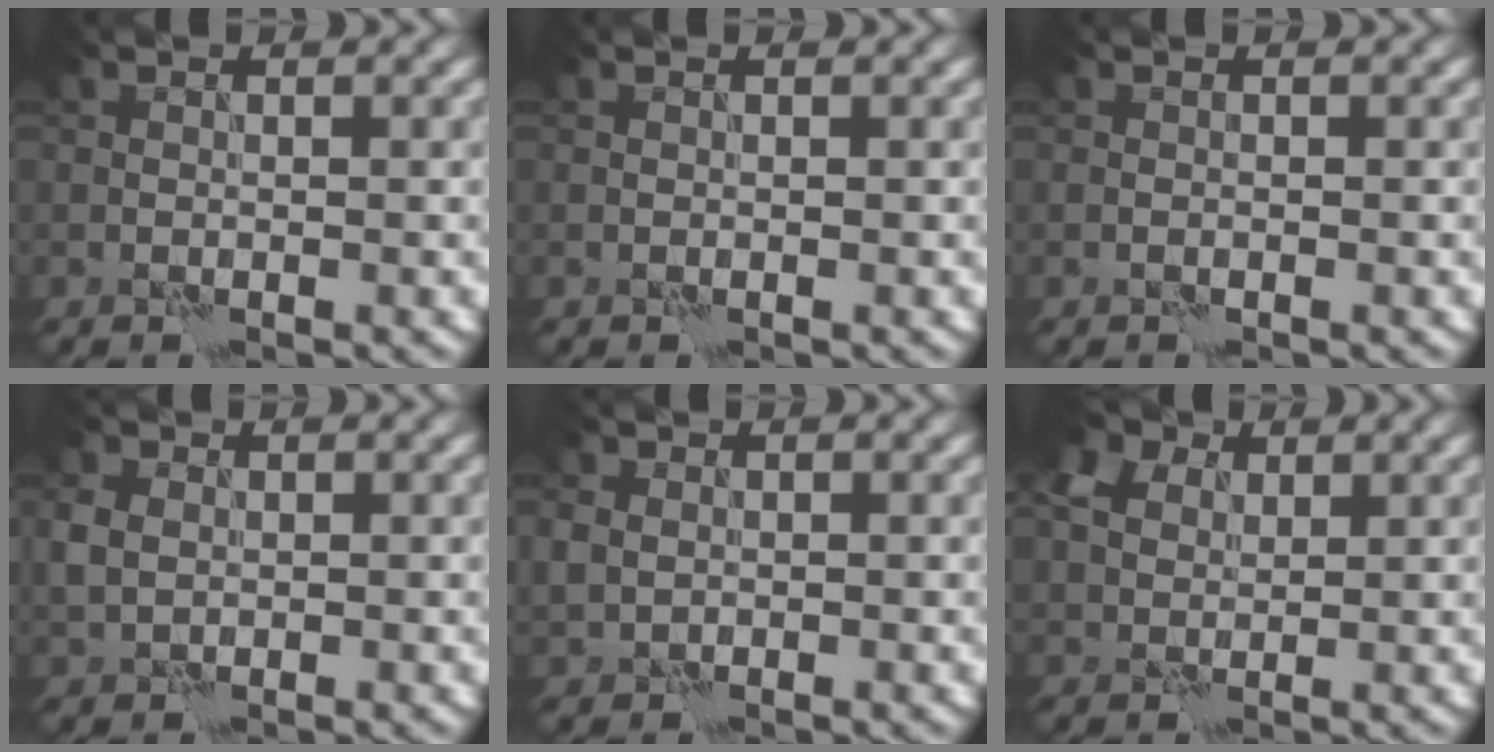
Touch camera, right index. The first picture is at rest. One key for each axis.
{"total": 0.0}
{"total": 0.0}
{"total": 2.5, "fx": 0.2, "fy": 2.1, "fz": 1.3, "tx": -0.035, "ty": 0.005, "tz": 0.000}
{"total": 2.2, "fx": 0.3, "fy": 2.0, "fz": 0.9, "tx": -0.021, "ty": 0.008, "tz": 0.005}
{"total": 6.1, "fx": 3.1, "fy": 4.0, "fz": 3.5, "tx": -0.098, "ty": 0.023, "tz": 0.047}